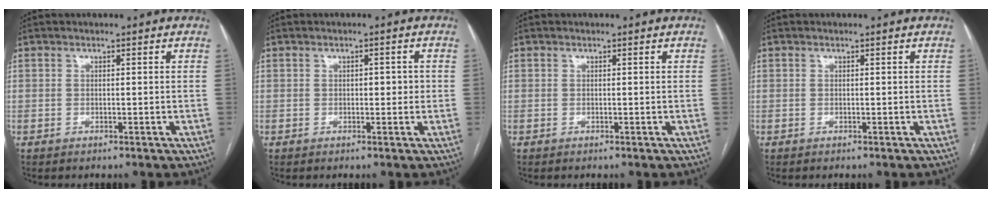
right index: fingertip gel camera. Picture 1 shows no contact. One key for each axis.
{"total": 1.9, "fx": 0.0, "fy": 1.0, "fz": 1.6, "tx": -0.017, "ty": 0.005, "tz": -0.001}
{"total": 0.0}
{"total": 0.0}